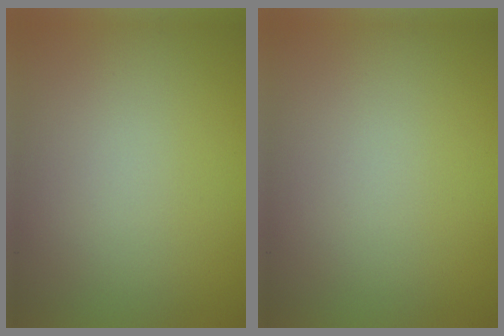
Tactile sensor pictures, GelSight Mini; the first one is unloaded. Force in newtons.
{"total": 0.0}